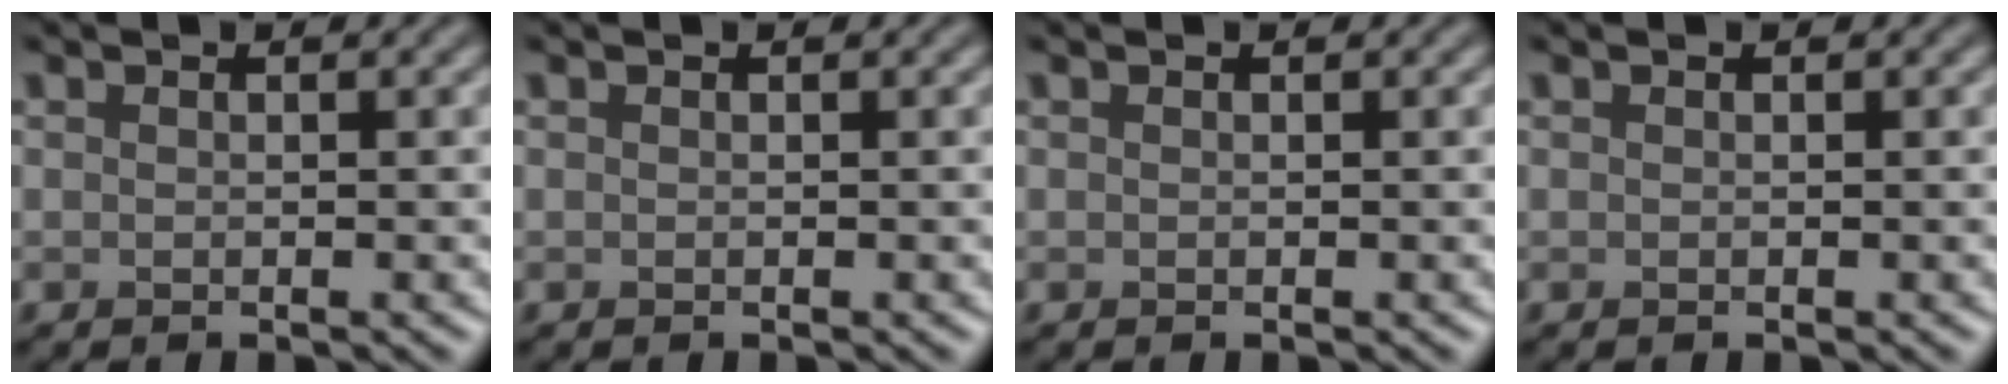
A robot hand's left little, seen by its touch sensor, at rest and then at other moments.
{"total": 0.0}
{"total": 0.0}
{"total": 0.0}